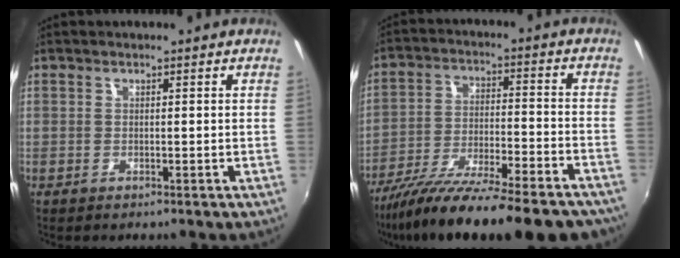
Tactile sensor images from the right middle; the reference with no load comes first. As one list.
[{"total": 24.5, "force": [-20.1, 4.9, 13.0], "torque": [-0.220, -0.057, -0.297]}]